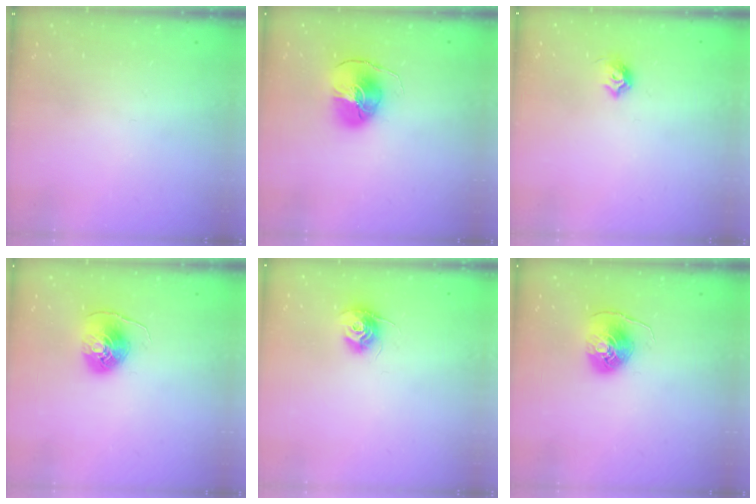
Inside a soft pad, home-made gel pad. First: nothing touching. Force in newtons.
{"total": 8.7, "press": 8.7, "slide": 0.6}
{"total": 6.8, "press": 6.8, "slide": 1.0}
{"total": 8.1, "press": 8.1, "slide": 0.4}
{"total": 10.6, "press": 10.6, "slide": 0.7}
{"total": 8.1, "press": 8.1, "slide": 0.4}